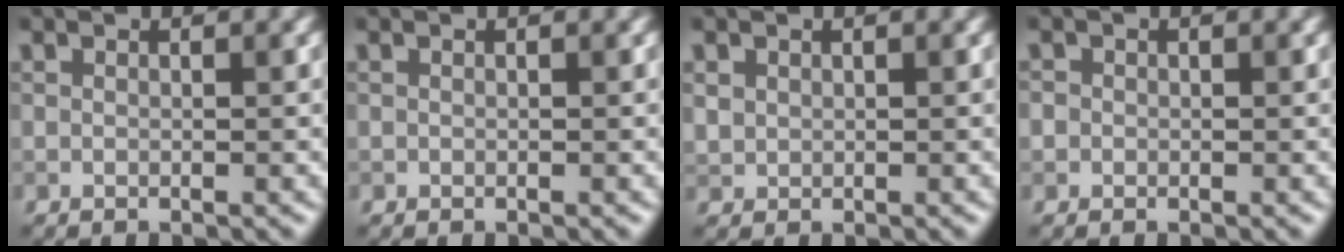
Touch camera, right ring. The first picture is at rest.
{"total": 0.0}
{"total": 1.0, "force": [0.3, 0.9, 0.3], "torque": [-0.009, -0.004, 0.010]}
{"total": 1.0, "force": [-0.1, 1.0, 0.2], "torque": [0.000, 0.001, -0.005]}